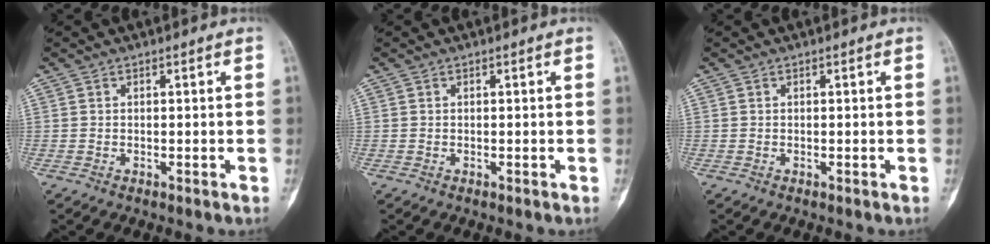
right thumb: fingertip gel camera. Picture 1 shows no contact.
{"total": 0.0}
{"total": 0.0}